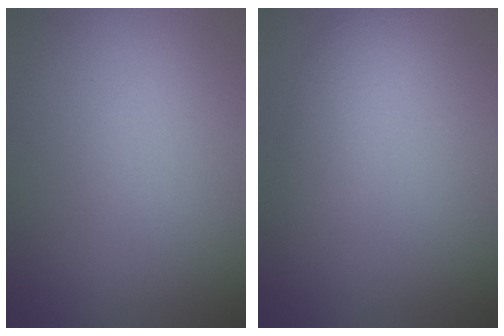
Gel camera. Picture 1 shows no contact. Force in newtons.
{"total": 2.4, "press": 2.4, "slide": 0.1}